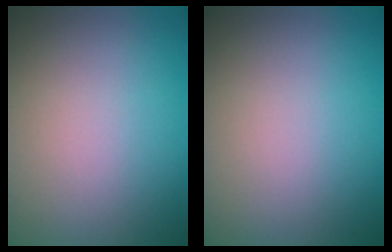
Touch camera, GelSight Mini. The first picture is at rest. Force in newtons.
{"total": 0.0}